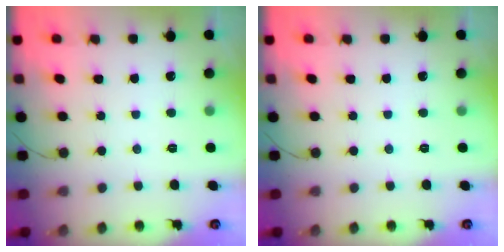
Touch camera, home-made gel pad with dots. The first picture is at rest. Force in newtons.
{"total": 0.0}